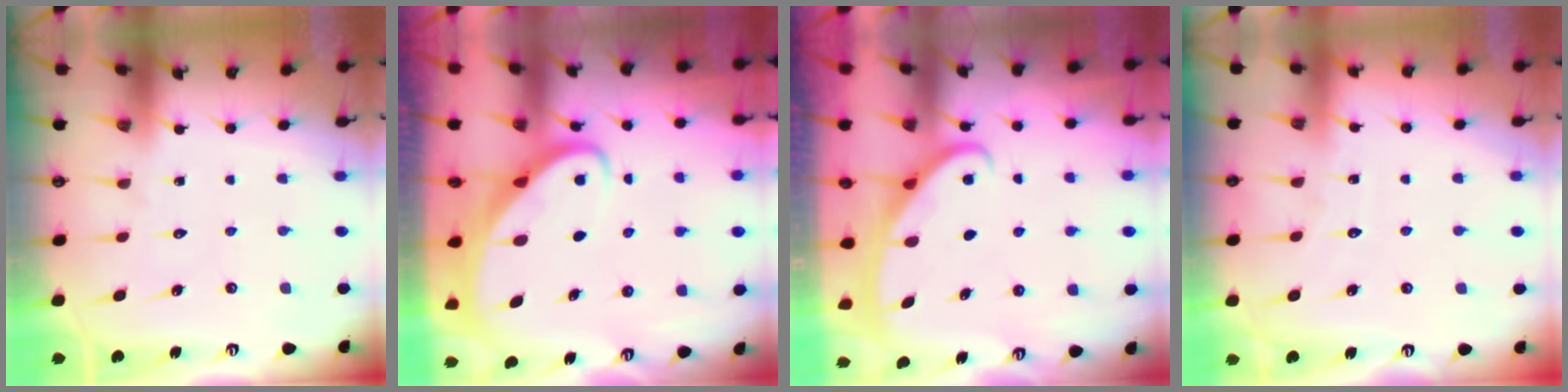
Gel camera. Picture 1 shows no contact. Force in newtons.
{"total": 3.2, "press": 3.2, "slide": 0.4}
{"total": 2.8, "press": 2.8, "slide": 0.4}
{"total": 2.8, "press": 2.8, "slide": 0.3}